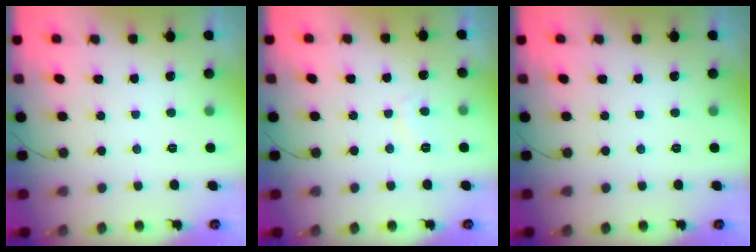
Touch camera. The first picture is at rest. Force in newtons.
{"total": 2.6, "press": 2.5, "slide": 0.7}
{"total": 0.0}